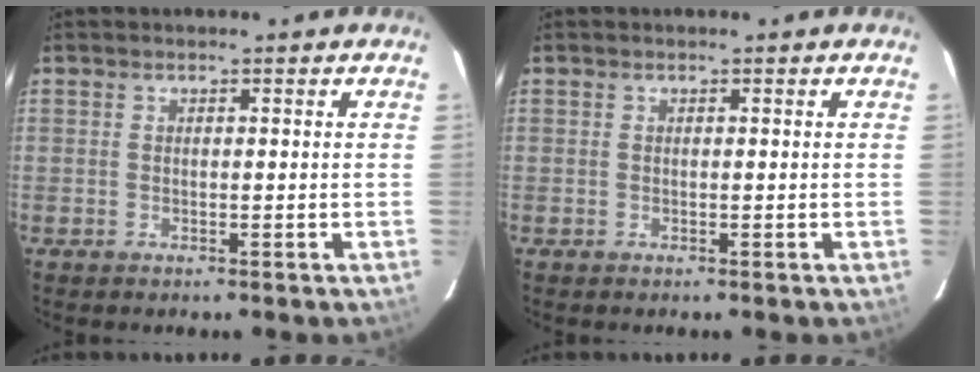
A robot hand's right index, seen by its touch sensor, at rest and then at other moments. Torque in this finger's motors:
{"motor_torque": [-0.02, -0.02, 0.03, 0.01]}